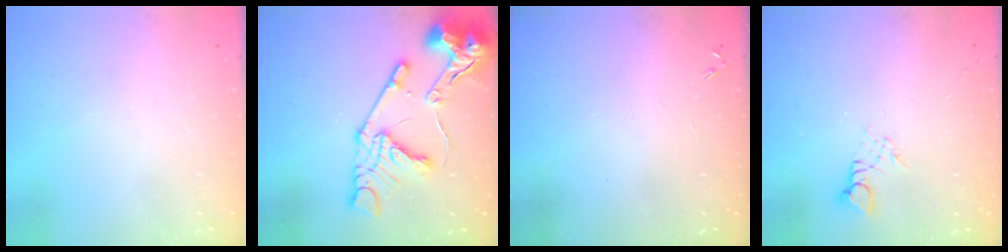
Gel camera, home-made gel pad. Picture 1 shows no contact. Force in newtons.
{"total": 16.7, "press": 16.6, "slide": 1.9}
{"total": 0.0}
{"total": 2.6, "press": 2.6, "slide": 0.3}